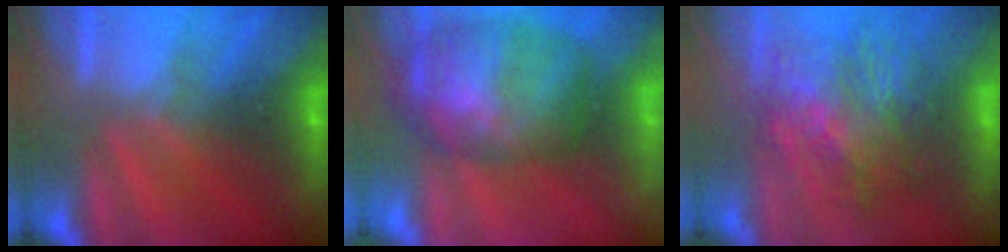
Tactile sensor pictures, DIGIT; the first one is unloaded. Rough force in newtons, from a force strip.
{"total": 7.3}
{"total": 7.5}